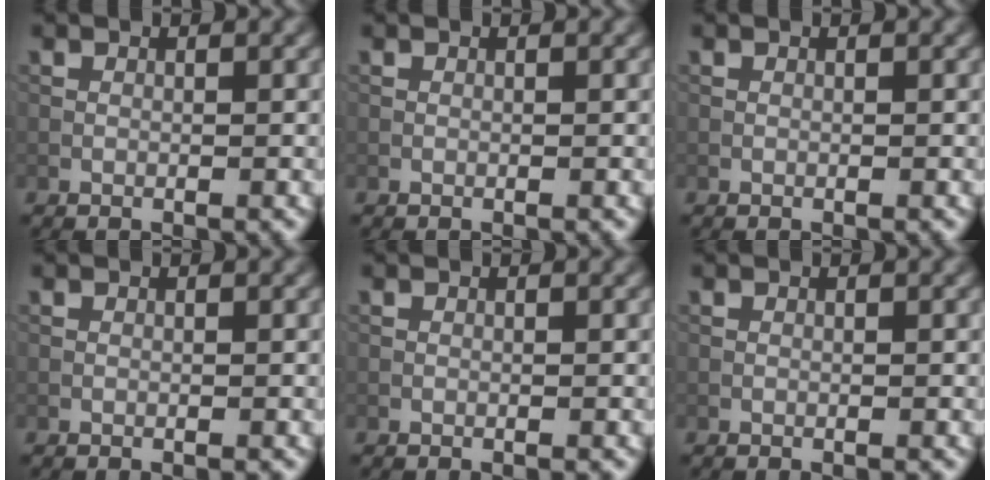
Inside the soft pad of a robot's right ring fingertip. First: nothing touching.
{"total": 0.0}
{"total": 0.0}
{"total": 0.0}
{"total": 0.0}
{"total": 0.0}